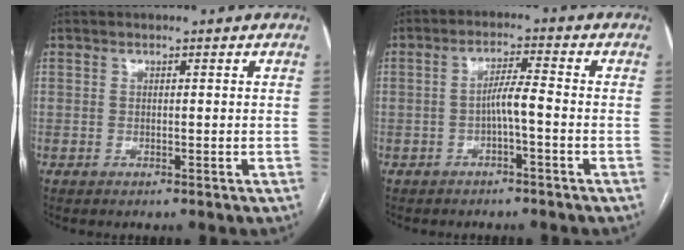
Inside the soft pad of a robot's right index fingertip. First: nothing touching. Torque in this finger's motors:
{"motor_torque": [0.54, -0.32, 0.14, 0.07]}